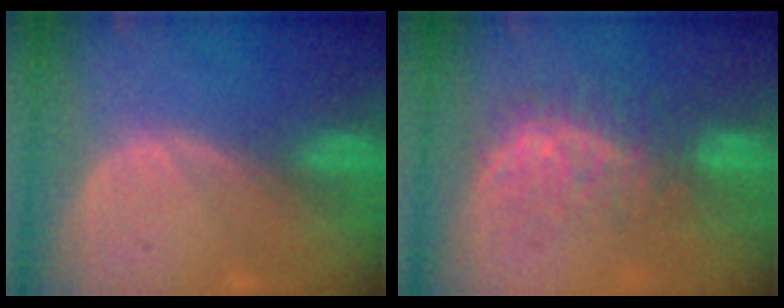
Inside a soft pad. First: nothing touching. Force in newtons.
{"total": 7.9, "press": 7.8, "slide": 1.1}